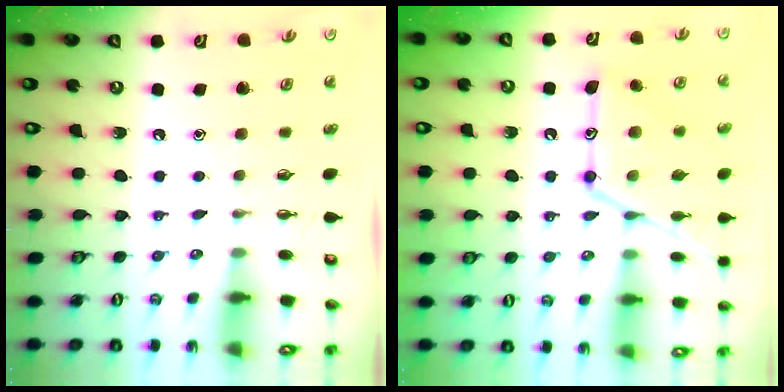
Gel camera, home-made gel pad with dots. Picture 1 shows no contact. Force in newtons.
{"total": 17.1, "press": 17.0, "slide": 1.2}